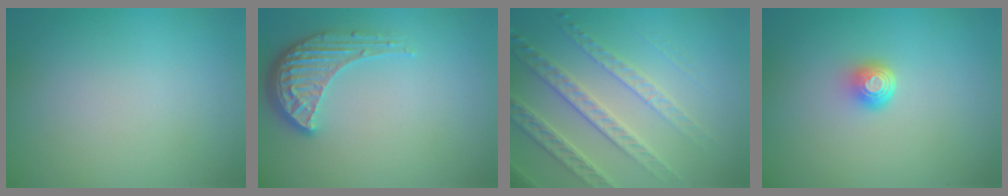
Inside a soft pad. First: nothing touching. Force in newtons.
{"total": 4.1, "press": 3.2, "slide": 2.5}
{"total": 4.7, "press": 4.0, "slide": 2.5}
{"total": 1.8, "press": 1.3, "slide": 1.3}